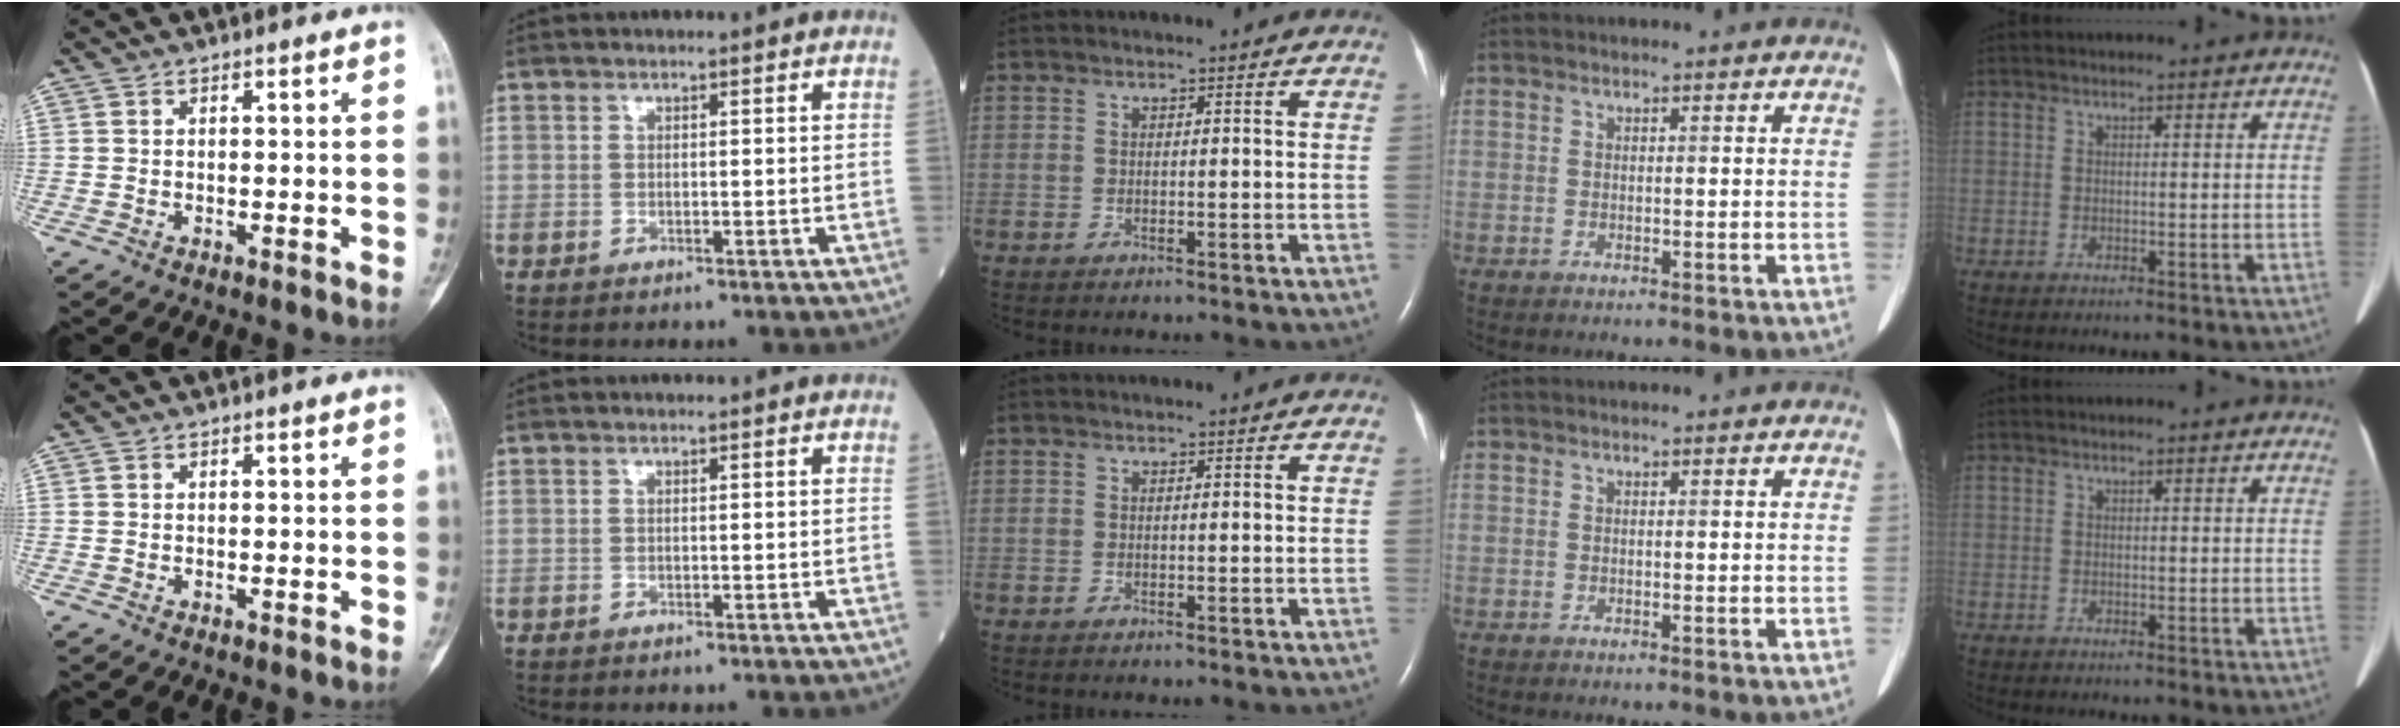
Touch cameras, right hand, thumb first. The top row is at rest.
{}